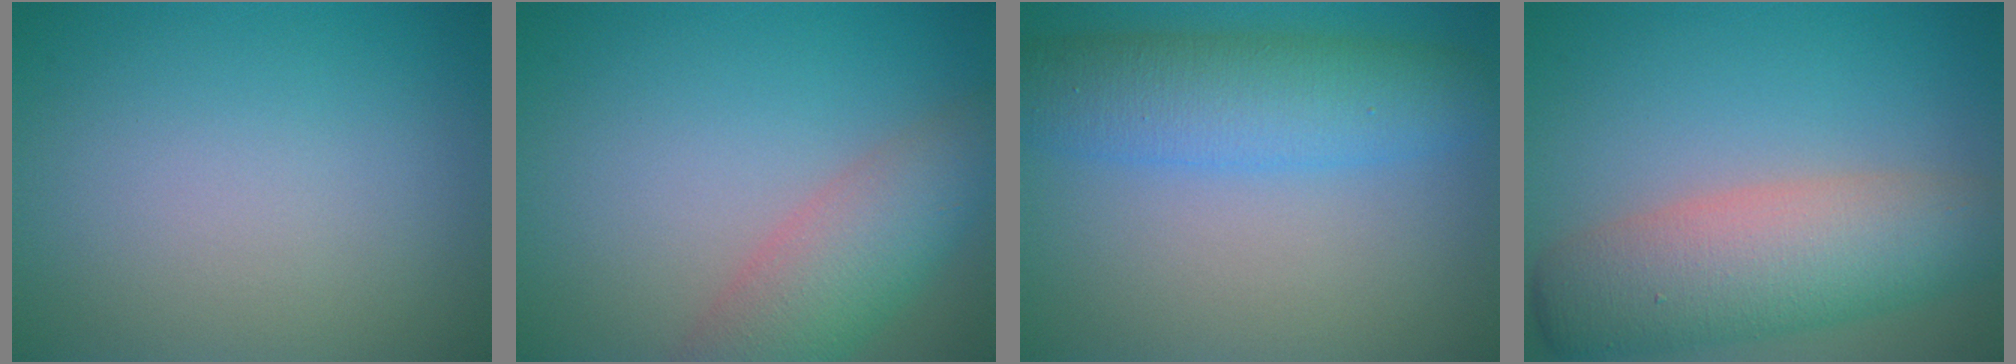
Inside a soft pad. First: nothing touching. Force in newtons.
{"total": 5.3, "press": 5.3, "slide": 0.3}
{"total": 6.4, "press": 6.4, "slide": 0.1}
{"total": 8.0, "press": 8.0, "slide": 0.5}